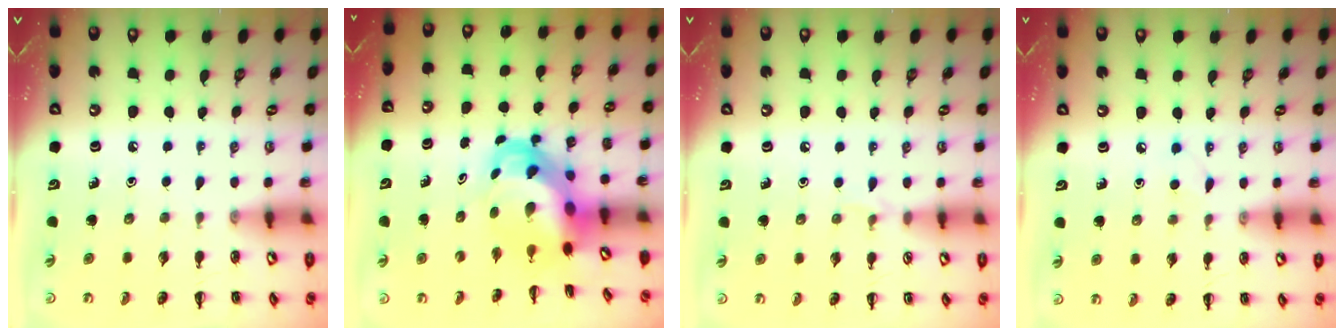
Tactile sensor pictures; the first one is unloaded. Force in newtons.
{"total": 4.7, "press": 4.5, "slide": 1.4}
{"total": 3.8, "press": 3.5, "slide": 1.5}
{"total": 2.7, "press": 2.6, "slide": 0.9}